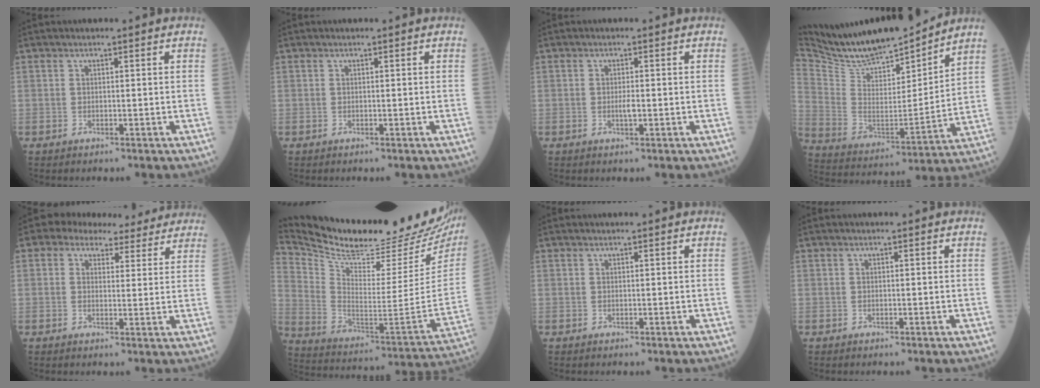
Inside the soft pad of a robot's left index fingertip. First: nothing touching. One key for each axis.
{"total": 0.0}
{"total": 1.5, "fx": -0.7, "fy": 0.3, "fz": 1.2, "tx": -0.027, "ty": -0.005, "tz": -0.012}
{"total": 17.7, "fx": 16.6, "fy": 2.4, "fz": 5.8, "tx": -0.122, "ty": -0.025, "tz": 0.287}
{"total": 10.0, "fx": 8.4, "fy": 4.8, "fz": 2.7, "tx": -0.019, "ty": 0.026, "tz": 0.086}
{"total": 29.0, "fx": 26.1, "fy": 5.1, "fz": 11.5, "tx": -0.208, "ty": -0.090, "tz": 0.369}
{"total": 0.0}
{"total": 0.0}